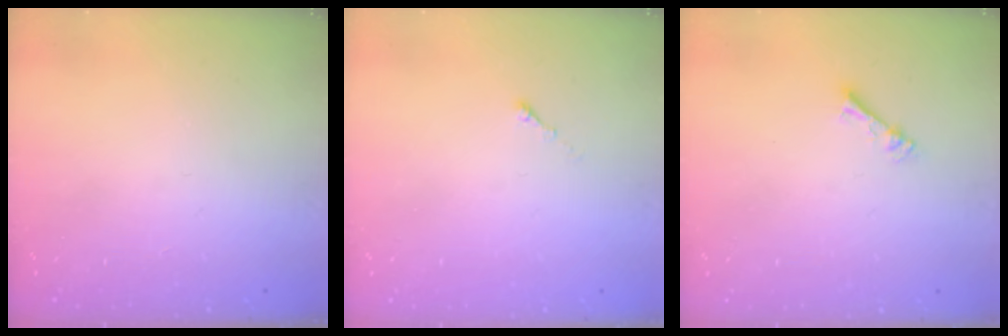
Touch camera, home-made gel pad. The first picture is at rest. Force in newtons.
{"total": 0.0}
{"total": 2.3, "press": 2.2, "slide": 0.4}